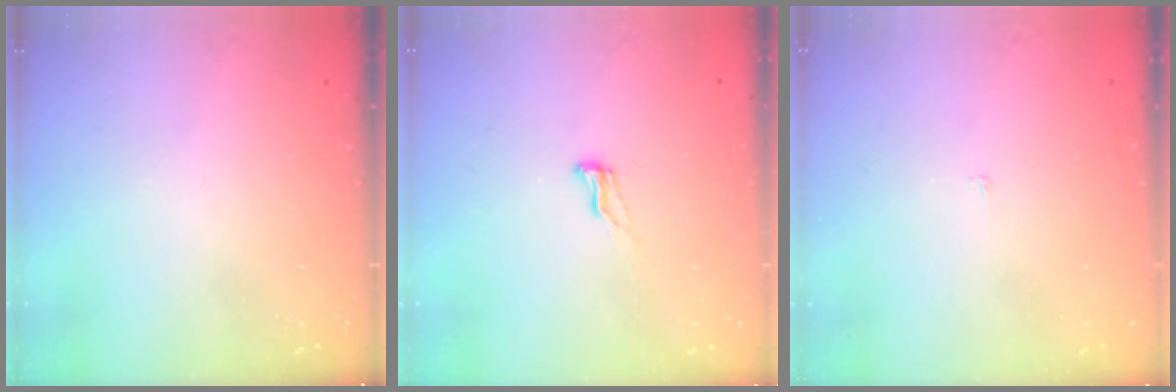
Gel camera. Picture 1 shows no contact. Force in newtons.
{"total": 5.5, "press": 5.4, "slide": 0.5}
{"total": 2.2, "press": 2.2, "slide": 0.2}